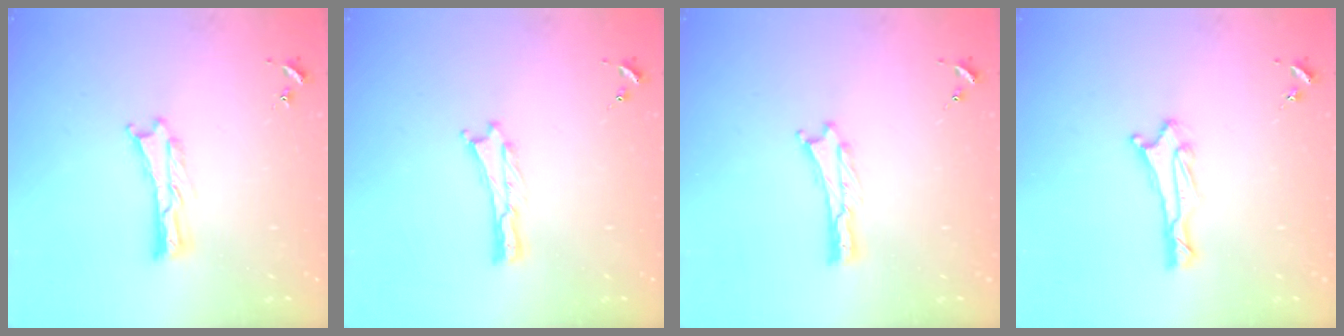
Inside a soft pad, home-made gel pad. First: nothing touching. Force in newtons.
{"total": 0.0}
{"total": 0.0}
{"total": 2.0, "press": 1.8, "slide": 0.8}